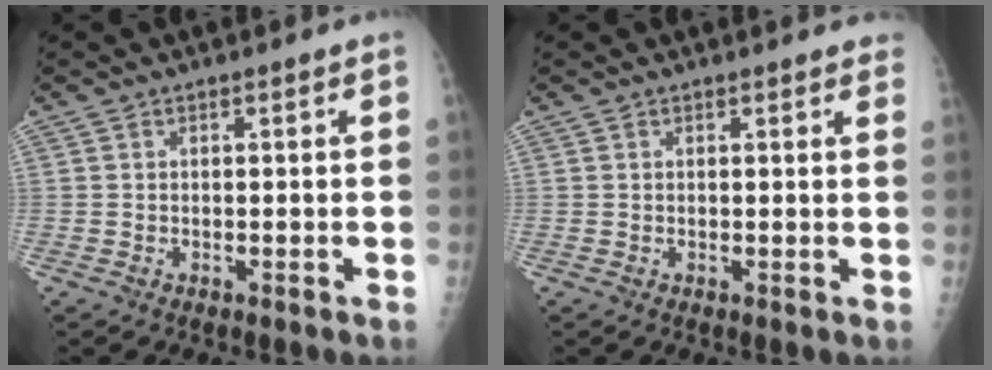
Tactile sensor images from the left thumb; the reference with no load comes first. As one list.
[{"total": 4.0, "force": [3.6, 0.9, 1.4], "torque": [0.001, -0.005, 0.028]}]